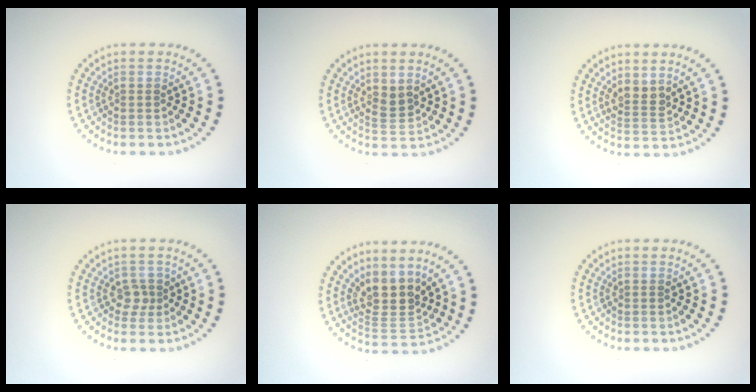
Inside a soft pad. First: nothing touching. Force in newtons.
{"total": 1.8, "press": 1.6, "slide": 0.9}
{"total": 2.0, "press": 1.7, "slide": 1.2}
{"total": 1.6, "press": 1.2, "slide": 1.0}
{"total": 4.0, "press": 3.3, "slide": 2.3}
{"total": 0.0}